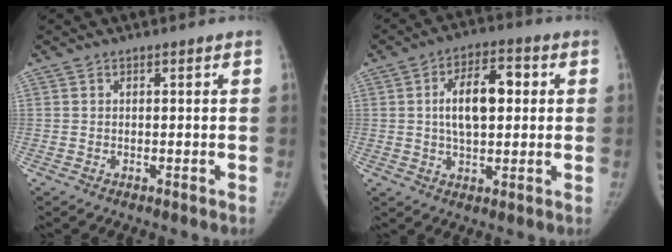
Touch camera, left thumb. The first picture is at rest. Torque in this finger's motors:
{"motor_torque": [1.39, 1.38, 1.28, 0.05, 0.29]}